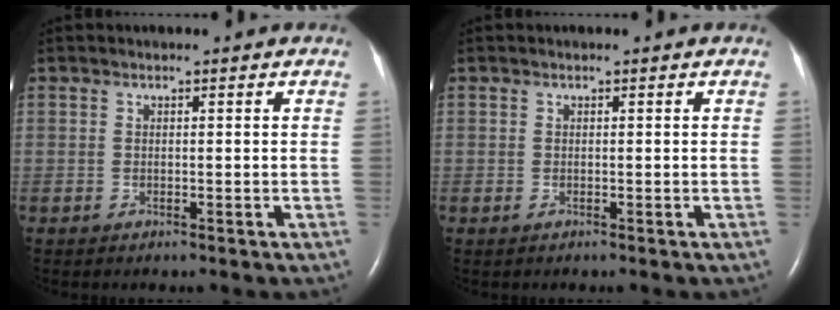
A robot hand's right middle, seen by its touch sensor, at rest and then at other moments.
{"total": 0.0}